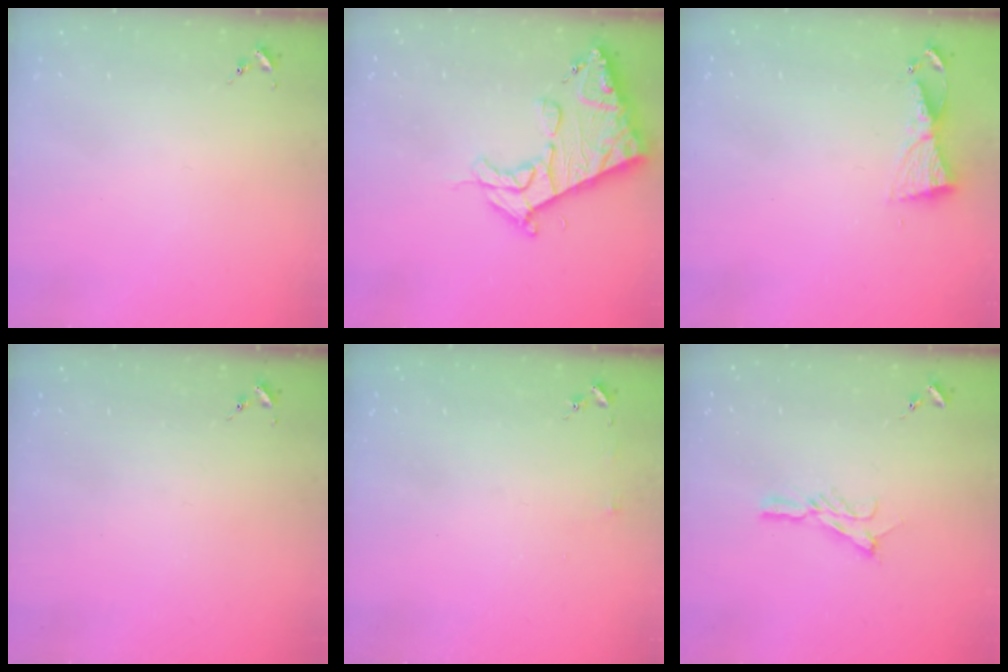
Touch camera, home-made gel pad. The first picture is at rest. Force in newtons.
{"total": 15.7, "press": 15.6, "slide": 1.7}
{"total": 5.4, "press": 5.4, "slide": 0.5}
{"total": 0.0}
{"total": 3.0, "press": 3.0, "slide": 0.3}
{"total": 8.3, "press": 8.3, "slide": 0.6}